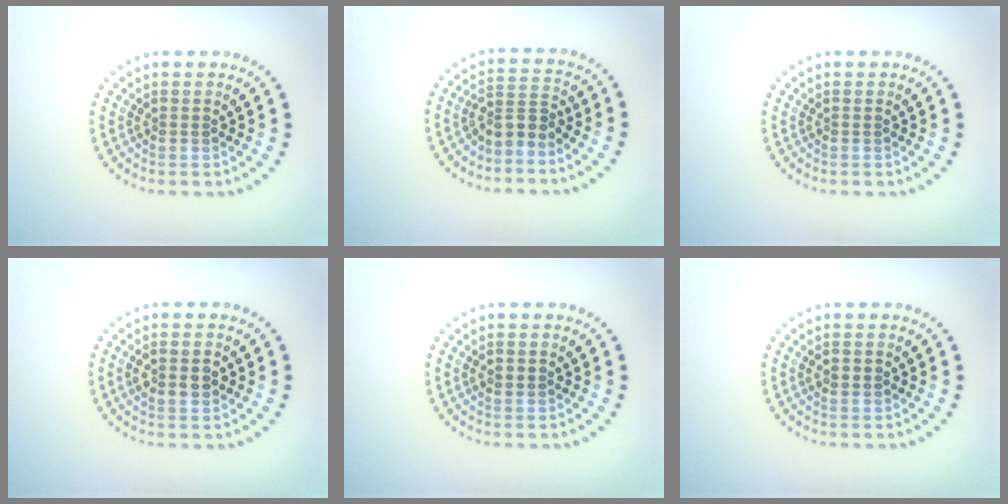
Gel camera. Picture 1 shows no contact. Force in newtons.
{"total": 2.6, "press": 1.9, "slide": 1.7}
{"total": 0.0}
{"total": 2.1, "press": 2.0, "slide": 0.1}
{"total": 1.4, "press": 1.4, "slide": 0.1}
{"total": 1.4, "press": 1.4, "slide": 0.1}